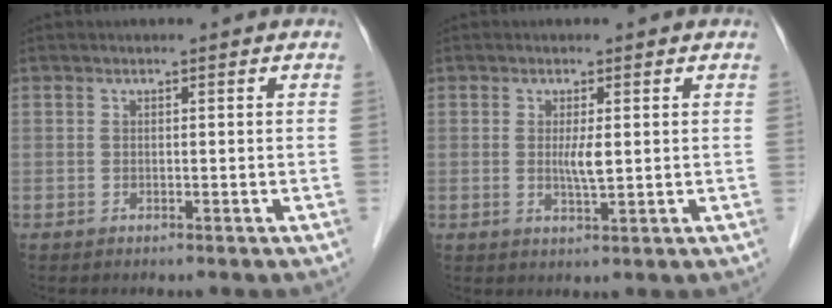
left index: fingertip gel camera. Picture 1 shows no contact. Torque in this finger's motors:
{"motor_torque": [0.26, 0.33, 0.09, 0.02]}